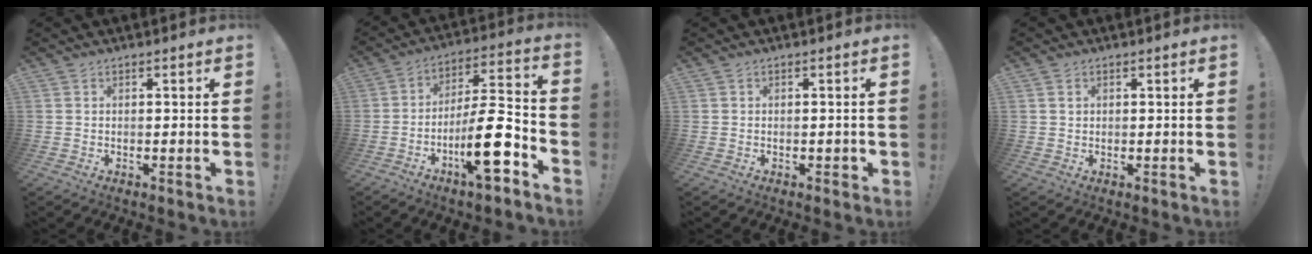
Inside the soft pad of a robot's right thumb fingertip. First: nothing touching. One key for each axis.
{"total": 17.9, "fx": -7.2, "fy": 5.1, "fz": 15.6, "tx": -0.258, "ty": 0.044, "tz": -0.111}
{"total": 1.2, "fx": -0.5, "fy": 0.7, "fz": 0.8, "tx": -0.018, "ty": 0.005, "tz": -0.007}
{"total": 1.2, "fx": 0.5, "fy": 1.0, "fz": 0.4, "tx": -0.004, "ty": 0.001, "tz": 0.009}